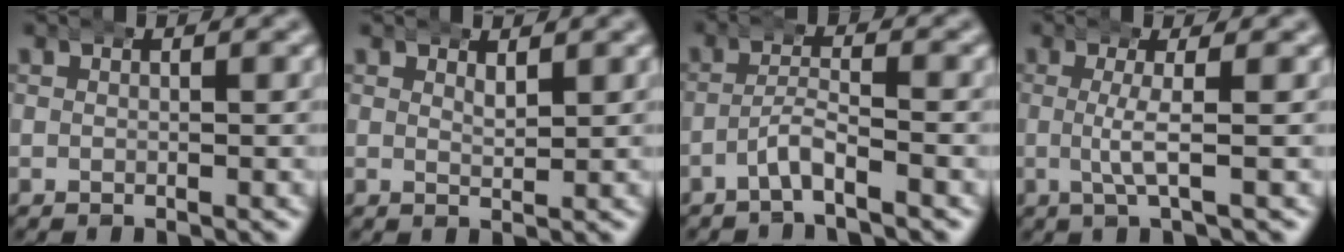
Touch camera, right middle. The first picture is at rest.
{"total": 1.2, "force": [1.0, 0.1, 0.6], "torque": [-0.010, -0.008, 0.020]}
{"total": 2.4, "force": [-2.1, 0.1, 1.3], "torque": [-0.017, 0.008, -0.044]}
{"total": 2.7, "force": [0.2, -0.3, 2.6], "torque": [-0.050, 0.000, 0.002]}